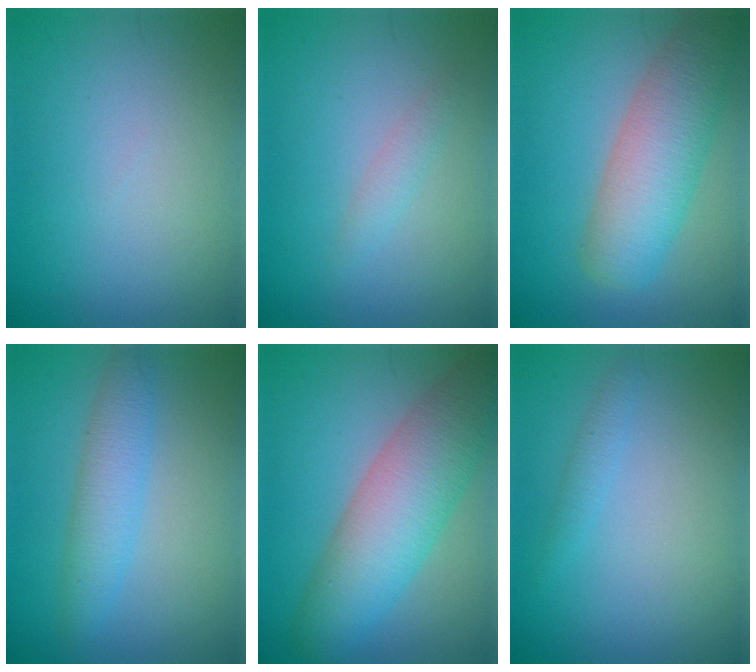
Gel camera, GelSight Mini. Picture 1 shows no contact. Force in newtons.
{"total": 1.2, "press": 1.2, "slide": 0.0}
{"total": 7.2, "press": 7.2, "slide": 0.3}
{"total": 3.5, "press": 3.5, "slide": 0.1}
{"total": 8.3, "press": 8.3, "slide": 0.2}
{"total": 1.1, "press": 1.1, "slide": 0.1}